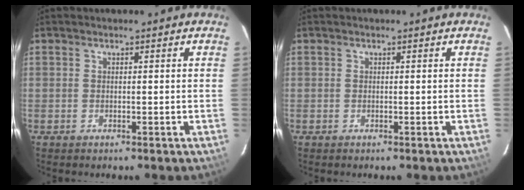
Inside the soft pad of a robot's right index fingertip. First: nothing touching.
{"total": 0.0}